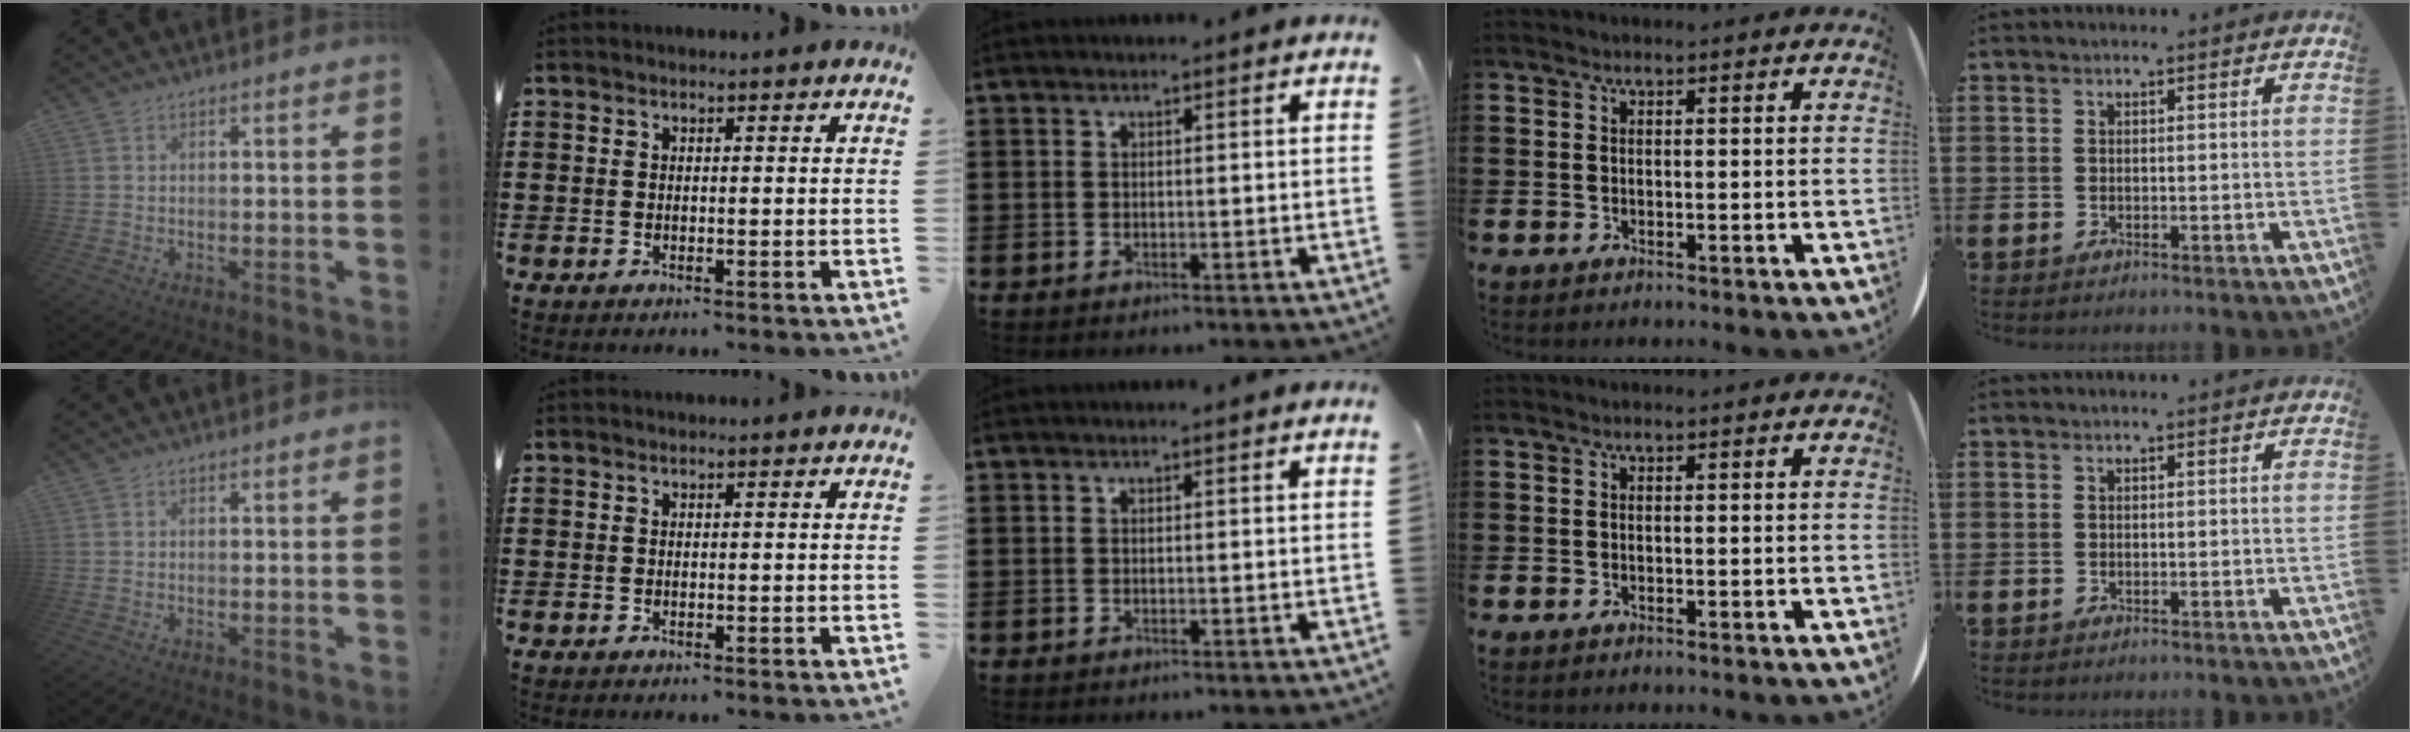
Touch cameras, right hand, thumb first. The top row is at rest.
{}